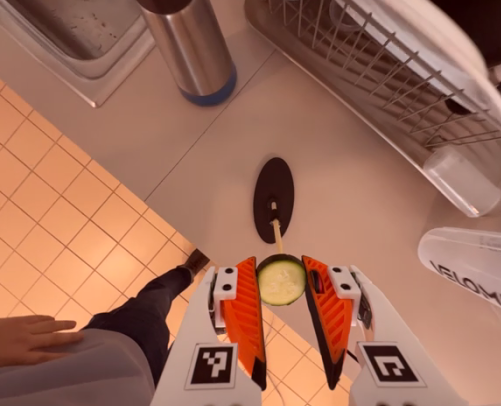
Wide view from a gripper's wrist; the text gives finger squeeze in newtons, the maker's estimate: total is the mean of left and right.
{"total": 8.1, "left": 8.0, "right": 8.2}